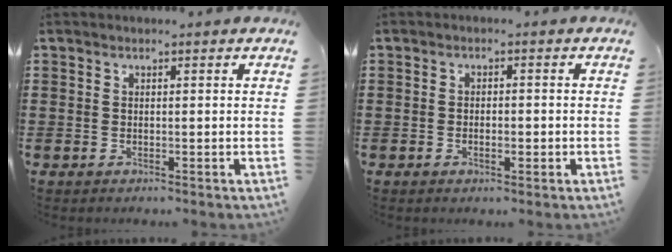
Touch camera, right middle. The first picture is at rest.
{"total": 1.9, "force": [-0.7, 0.8, 1.6], "torque": [-0.029, 0.004, -0.014]}